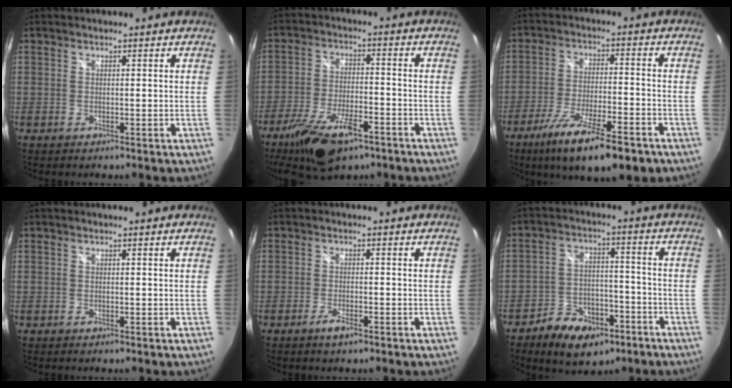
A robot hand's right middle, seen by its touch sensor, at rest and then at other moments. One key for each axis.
{"total": 14.7, "fx": -9.5, "fy": 5.7, "fz": 9.7, "tx": -0.205, "ty": -0.028, "tz": -0.166}
{"total": 15.7, "fx": -10.2, "fy": 3.6, "fz": 11.4, "tx": -0.214, "ty": -0.044, "tz": -0.169}
{"total": 0.0}
{"total": 2.8, "fx": -2.0, "fy": 0.7, "fz": 1.9, "tx": -0.046, "ty": -0.005, "tz": -0.039}
{"total": 12.2, "fx": -7.7, "fy": 7.0, "fz": 6.3, "tx": -0.130, "ty": 0.010, "tz": -0.113}